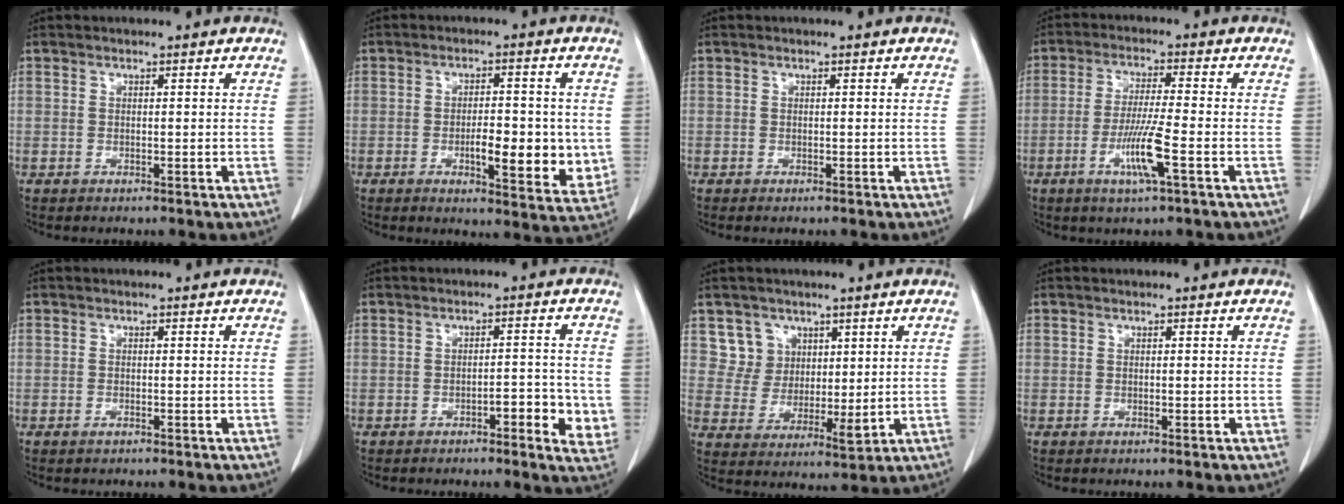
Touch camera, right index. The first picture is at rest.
{"total": 10.1, "force": [-1.4, 3.3, 9.5], "torque": [-0.122, -0.010, -0.012]}
{"total": 0.0}
{"total": 7.6, "force": [-3.0, -0.4, 6.9], "torque": [-0.135, -0.013, -0.057]}
{"total": 0.5, "force": [-0.4, 0.1, 0.3], "torque": [-0.010, -0.002, -0.004]}
{"total": 5.8, "force": [-1.8, 1.7, 5.2], "torque": [-0.060, 0.002, -0.021]}
{"total": 6.7, "force": [3.8, 5.5, 1.0], "torque": [-0.018, 0.006, 0.081]}
{"total": 0.0}